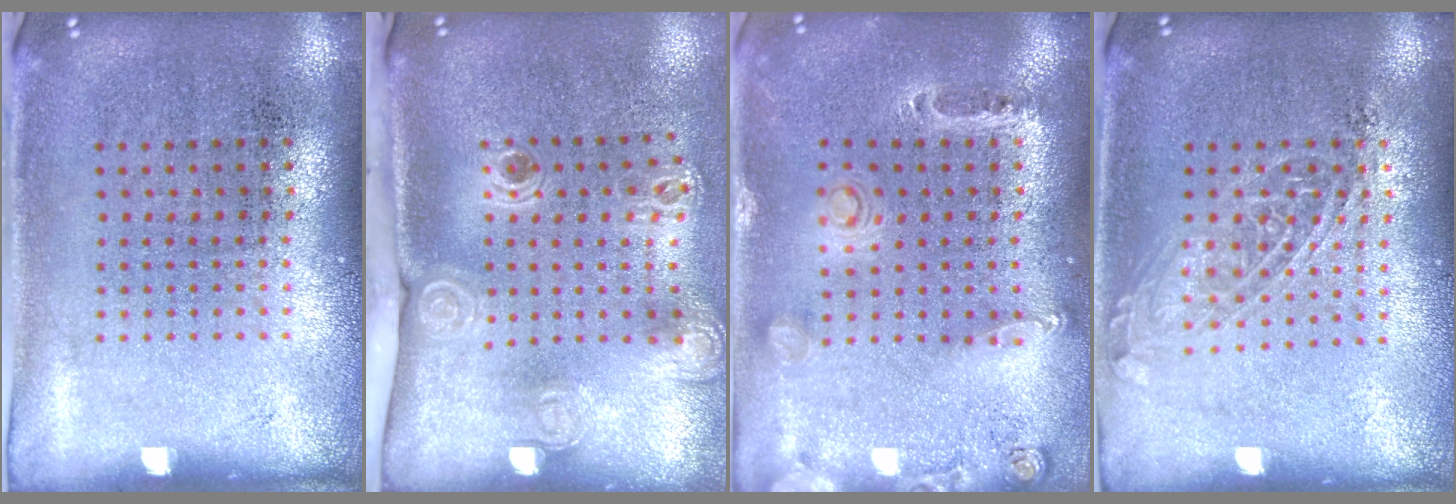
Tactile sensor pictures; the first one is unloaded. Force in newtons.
{"total": 2.3, "press": 1.6, "slide": 1.6}
{"total": 0.5, "press": 0.4, "slide": 0.3}
{"total": 1.5, "press": 1.3, "slide": 0.6}